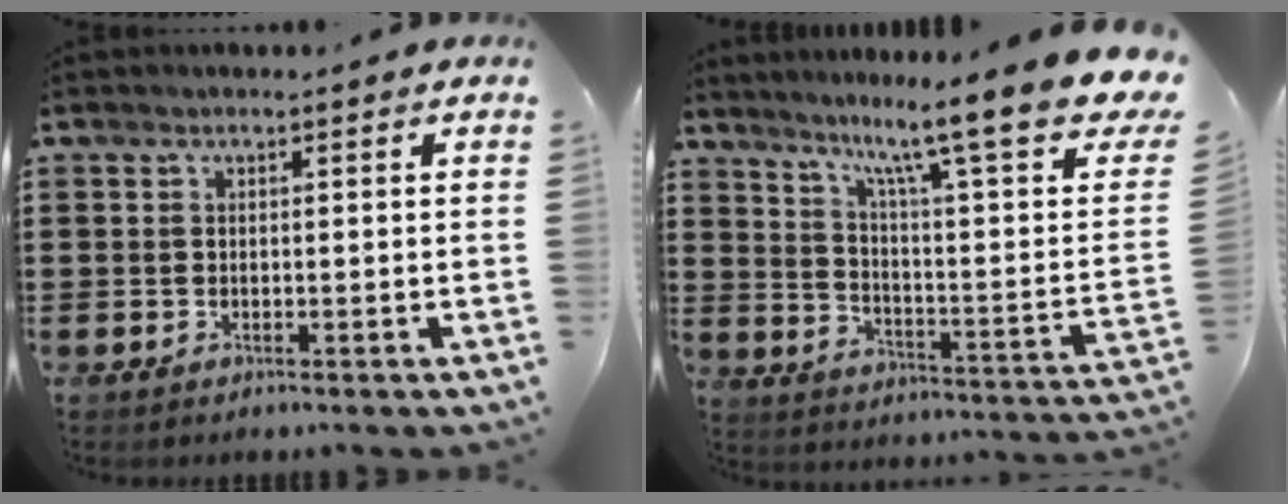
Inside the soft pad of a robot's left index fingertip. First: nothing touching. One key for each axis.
{"total": 13.6, "fx": 9.8, "fy": 1.0, "fz": 9.3, "tx": -0.179, "ty": -0.069, "tz": 0.152}